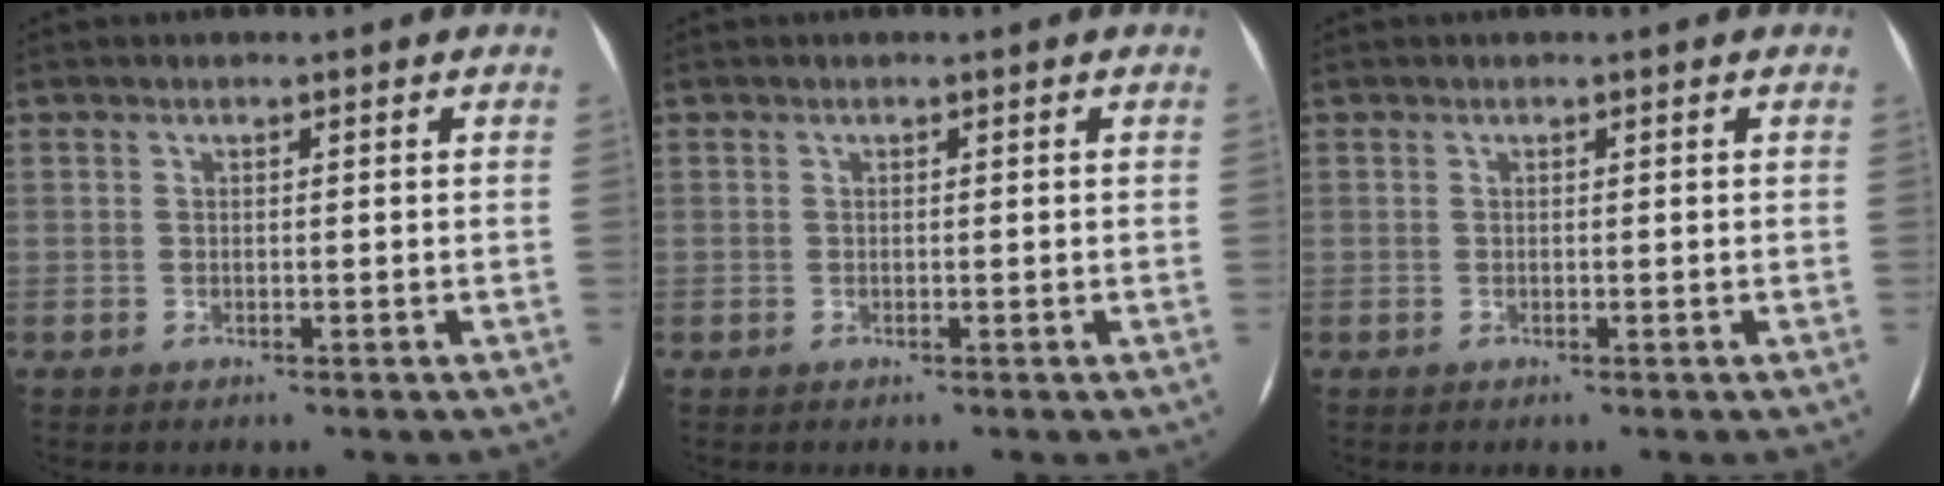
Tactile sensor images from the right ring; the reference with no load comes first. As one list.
[{"total": 0.0}, {"total": 0.0}]